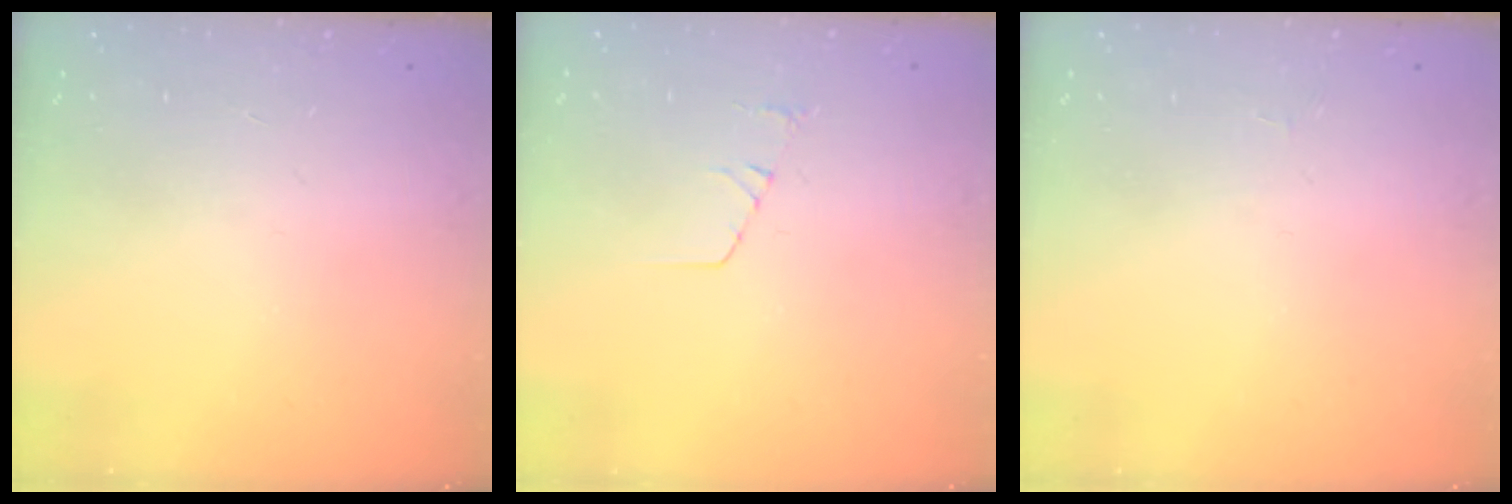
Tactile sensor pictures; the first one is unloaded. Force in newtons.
{"total": 3.4, "press": 3.4, "slide": 0.2}
{"total": 1.6, "press": 1.6, "slide": 0.2}